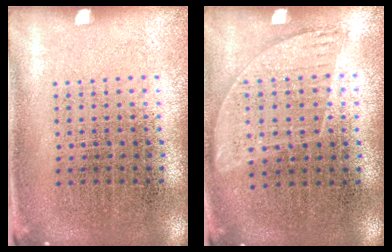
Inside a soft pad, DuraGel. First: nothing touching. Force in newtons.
{"total": 0.9, "press": 0.8, "slide": 0.4}